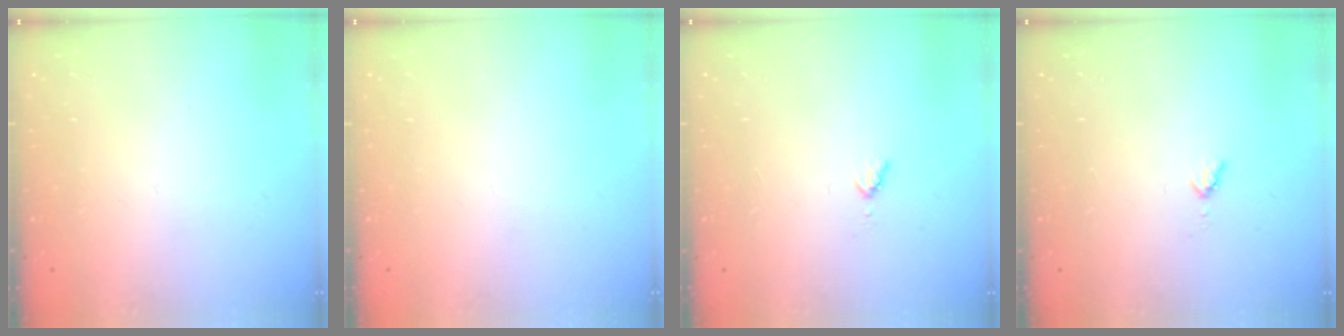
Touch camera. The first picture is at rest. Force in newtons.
{"total": 0.0}
{"total": 2.8, "press": 2.8, "slide": 0.4}
{"total": 2.8, "press": 2.8, "slide": 0.4}